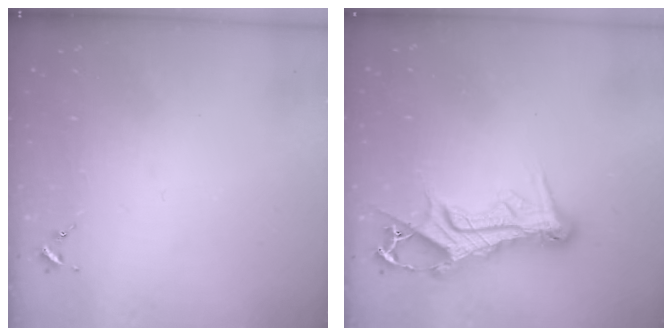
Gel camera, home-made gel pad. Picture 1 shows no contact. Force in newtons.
{"total": 13.7, "press": 13.6, "slide": 1.6}